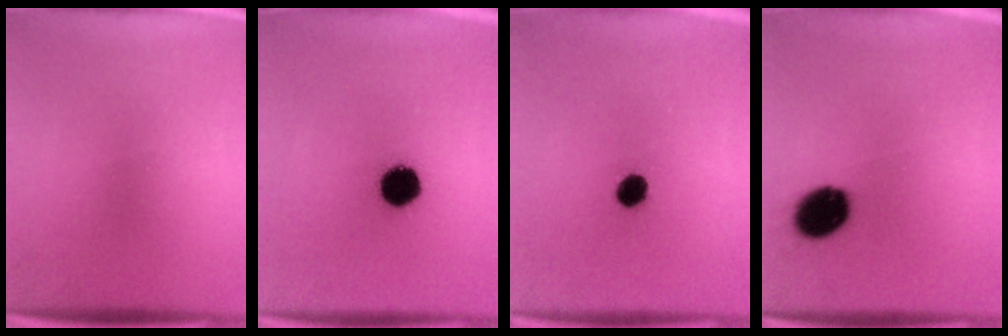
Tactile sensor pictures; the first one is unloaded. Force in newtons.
{"total": 9.5}
{"total": 4.2}
{"total": 11.8}